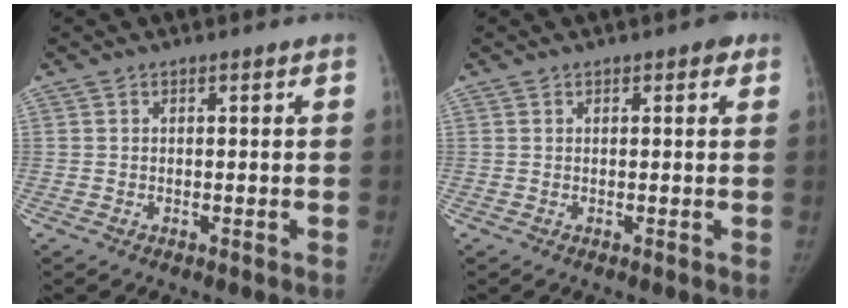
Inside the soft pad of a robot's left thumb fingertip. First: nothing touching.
{"total": 1.5, "force": [0.7, 0.7, 1.1], "torque": [-0.007, 0.001, 0.006]}